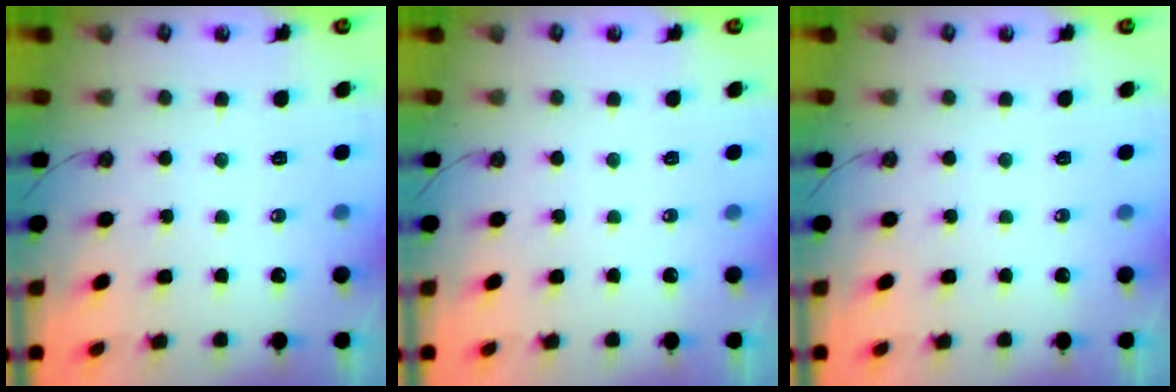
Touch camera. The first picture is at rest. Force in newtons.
{"total": 0.0}
{"total": 0.0}